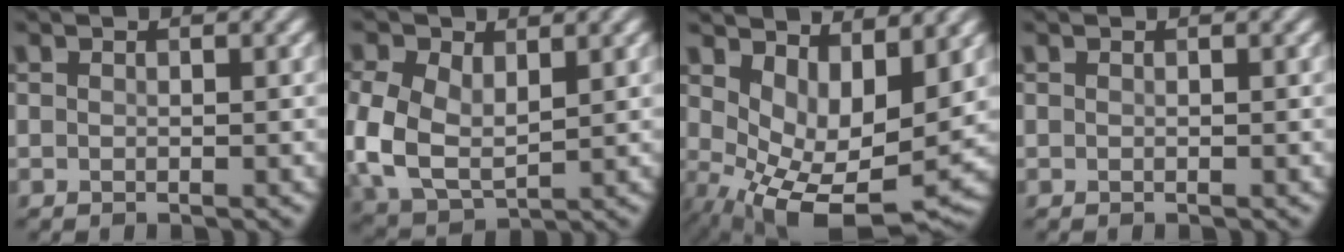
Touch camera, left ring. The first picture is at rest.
{"total": 7.4, "force": [0.5, 5.0, 5.5], "torque": [-0.149, -0.006, 0.016]}
{"total": 8.7, "force": [1.2, 4.7, 7.2], "torque": [-0.126, -0.031, 0.034]}
{"total": 0.0}